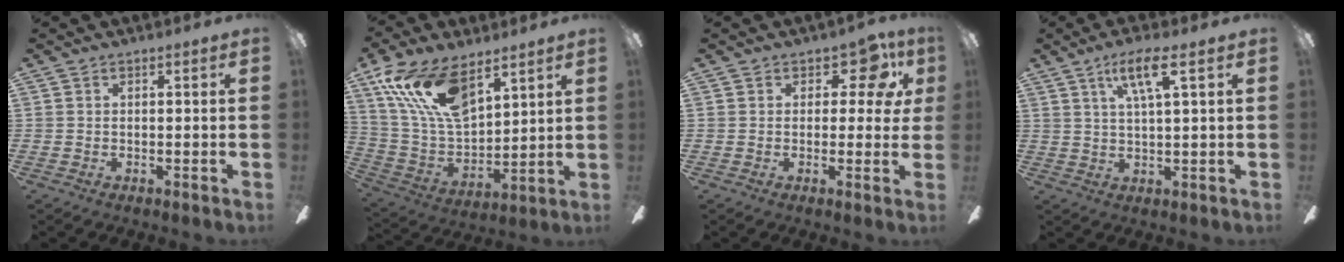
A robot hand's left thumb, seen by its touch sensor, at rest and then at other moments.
{"total": 18.8, "force": [11.6, 9.0, 11.8], "torque": [-0.256, -0.050, 0.209]}
{"total": 7.8, "force": [3.8, 4.6, 5.0], "torque": [-0.060, -0.018, 0.064]}
{"total": 7.5, "force": [3.8, 1.3, 6.3], "torque": [-0.114, -0.004, 0.059]}